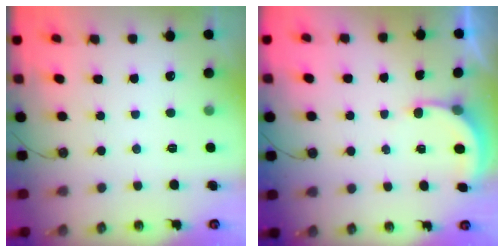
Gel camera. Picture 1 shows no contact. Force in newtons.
{"total": 2.9, "press": 2.9, "slide": 0.2}